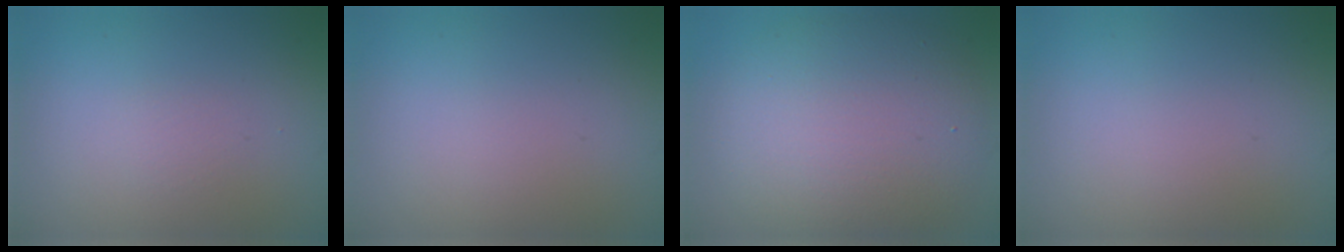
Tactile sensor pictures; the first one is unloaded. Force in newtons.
{"total": 0.0}
{"total": 8.8, "press": 8.8, "slide": 0.7}
{"total": 0.0}